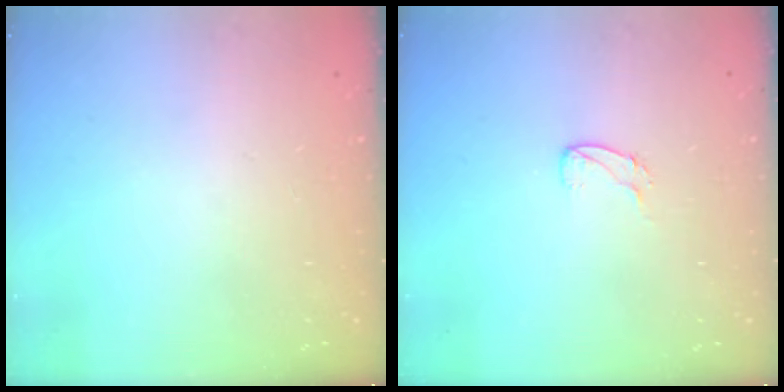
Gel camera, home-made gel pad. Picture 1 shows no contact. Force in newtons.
{"total": 4.6, "press": 4.6, "slide": 0.5}